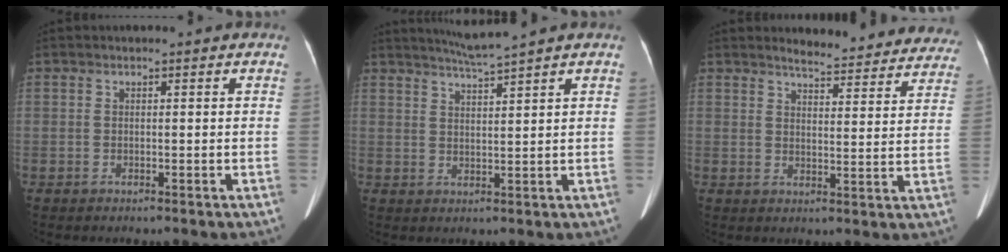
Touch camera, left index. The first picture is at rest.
{"total": 4.3, "force": [3.7, -1.8, 1.3], "torque": [-0.027, -0.008, 0.072]}
{"total": 16.8, "force": [16.0, 3.0, 4.2], "torque": [-0.027, -0.043, 0.169]}